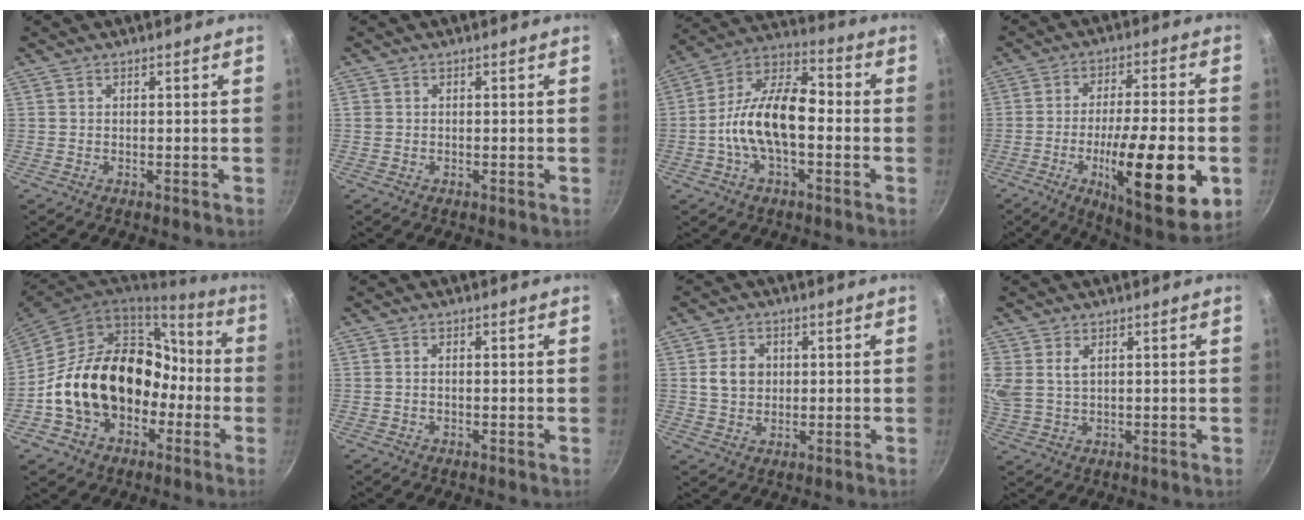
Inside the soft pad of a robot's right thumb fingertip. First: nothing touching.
{"total": 0.8, "force": [0.0, 0.8, 0.2], "torque": [-0.003, 0.002, -0.001]}
{"total": 15.7, "force": [-2.3, 8.1, 13.2], "torque": [-0.219, 0.046, -0.062]}
{"total": 21.9, "force": [-6.3, 5.7, 20.2], "torque": [-0.294, 0.012, -0.095]}
{"total": 22.8, "force": [-4.2, 17.1, 14.5], "torque": [-0.220, 0.075, -0.055]}
{"total": 0.7, "force": [-0.2, 0.3, 0.6], "torque": [-0.014, 0.006, -0.005]}
{"total": 5.4, "force": [0.8, 4.5, 2.9], "torque": [-0.034, 0.003, 0.011]}
{"total": 8.8, "force": [2.8, 6.2, 5.6], "torque": [-0.128, 0.008, 0.059]}